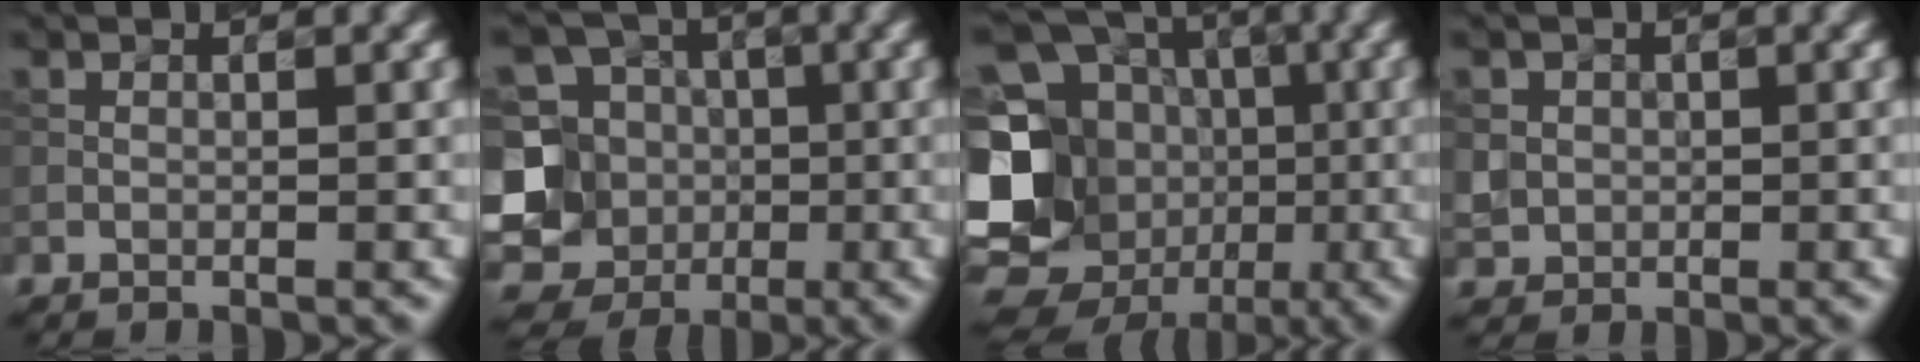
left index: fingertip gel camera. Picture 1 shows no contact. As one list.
[{"total": 16.0, "force": [-3.4, 14.9, 4.6], "torque": [-0.134, 0.005, -0.073]}, {"total": 19.0, "force": [-3.8, 17.2, 7.3], "torque": [-0.176, 0.007, -0.085]}, {"total": 2.4, "force": [0.4, 2.3, 0.6], "torque": [-0.014, -0.005, 0.023]}]